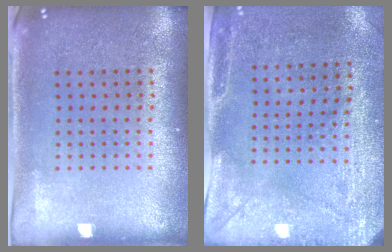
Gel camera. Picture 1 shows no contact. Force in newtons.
{"total": 2.9, "press": 2.3, "slide": 1.8}